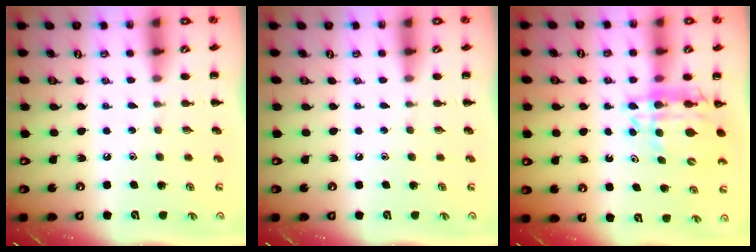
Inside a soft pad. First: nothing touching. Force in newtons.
{"total": 0.0}
{"total": 12.2, "press": 11.5, "slide": 4.0}